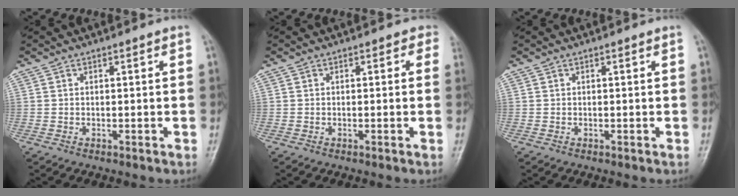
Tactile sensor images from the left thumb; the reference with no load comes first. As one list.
[{"total": 1.2, "force": [0.3, 1.0, 0.7], "torque": [0.013, 0.005, -0.008]}, {"total": 0.0}]